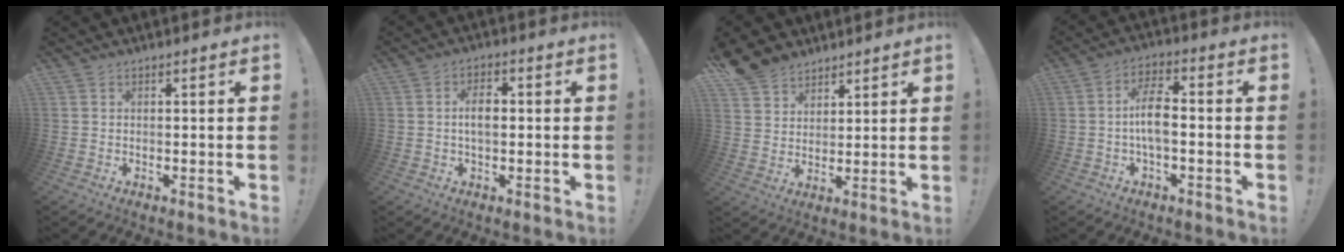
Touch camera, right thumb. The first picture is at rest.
{"total": 5.6, "force": [0.1, 3.0, 4.7], "torque": [-0.073, 0.004, -0.004]}
{"total": 8.5, "force": [6.8, 4.9, 1.5], "torque": [-0.028, -0.045, 0.136]}
{"total": 8.6, "force": [-0.8, 3.6, 7.8], "torque": [-0.145, 0.010, -0.014]}